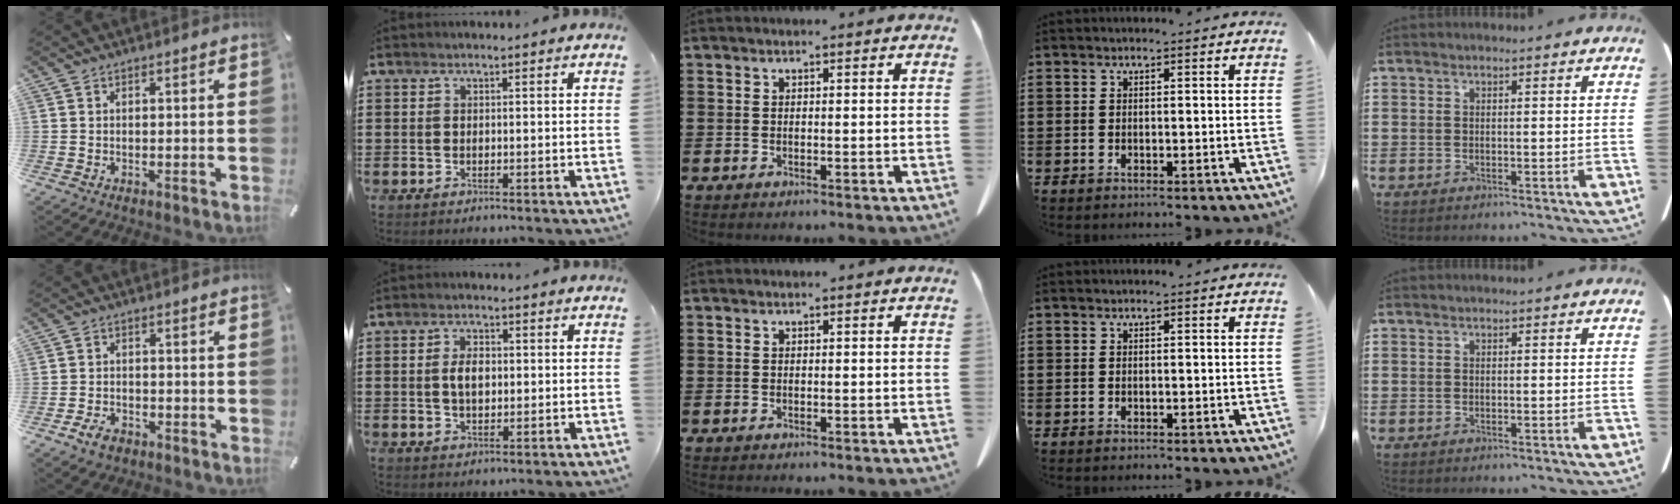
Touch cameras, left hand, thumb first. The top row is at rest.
{"thumb": {"total": 4.0, "force": [-2.6, 2.5, 1.7], "torque": [-0.038, 0.012, -0.052]}, "index": {"total": 3.6, "force": [0.4, 2.0, 2.9], "torque": [-0.053, 0.006, 0.005]}}